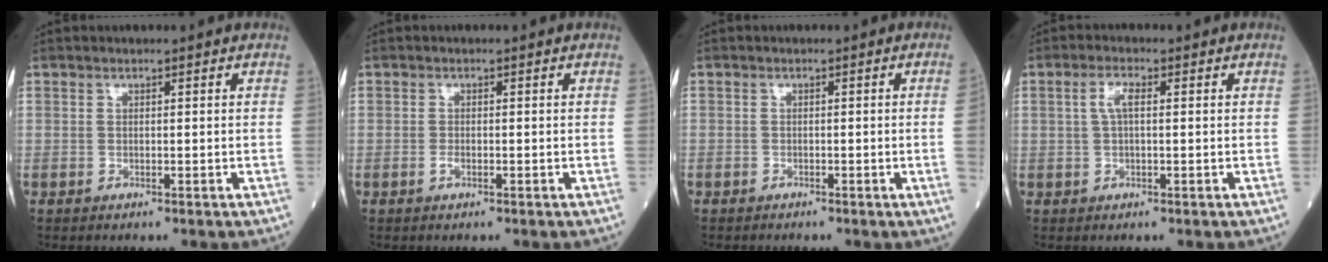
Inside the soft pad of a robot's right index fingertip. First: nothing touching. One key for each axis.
{"total": 0.9, "fx": -0.3, "fy": 0.4, "fz": 0.7, "tx": -0.015, "ty": 0.000, "tz": -0.008}
{"total": 1.3, "fx": -0.6, "fy": -0.5, "fz": 1.0, "tx": -0.014, "ty": 0.000, "tz": -0.014}
{"total": 2.7, "fx": 0.5, "fy": 0.8, "fz": 2.6, "tx": -0.057, "ty": 0.009, "tz": 0.013}